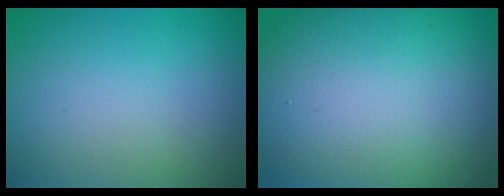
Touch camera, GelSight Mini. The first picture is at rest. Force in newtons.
{"total": 14.5, "press": 14.4, "slide": 1.0}